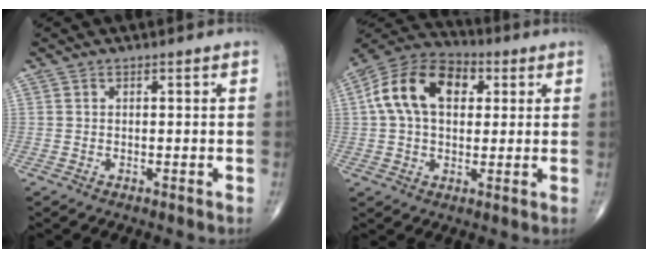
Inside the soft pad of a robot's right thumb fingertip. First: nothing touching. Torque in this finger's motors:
{"motor_torque": [0.13, 0.24, 0.93, 0.26, 0.47]}